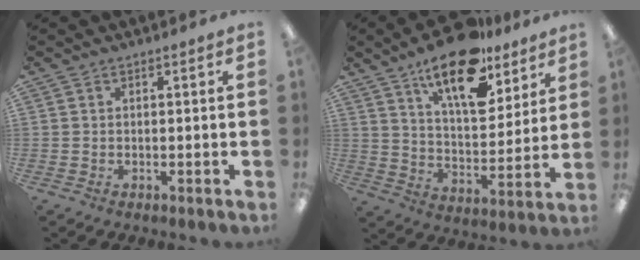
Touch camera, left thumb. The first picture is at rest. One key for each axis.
{"total": 18.2, "fx": 12.9, "fy": 7.4, "fz": 10.5, "tx": -0.172, "ty": -0.069, "tz": 0.218}